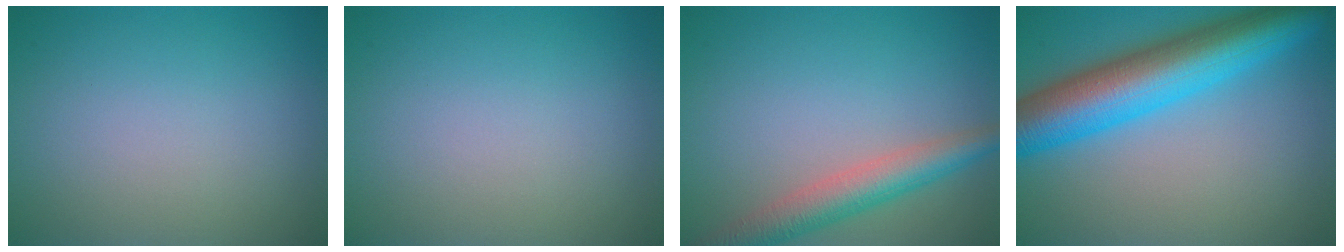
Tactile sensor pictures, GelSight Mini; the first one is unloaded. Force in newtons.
{"total": 0.0}
{"total": 4.6, "press": 4.6, "slide": 0.2}
{"total": 10.3, "press": 10.3, "slide": 0.4}